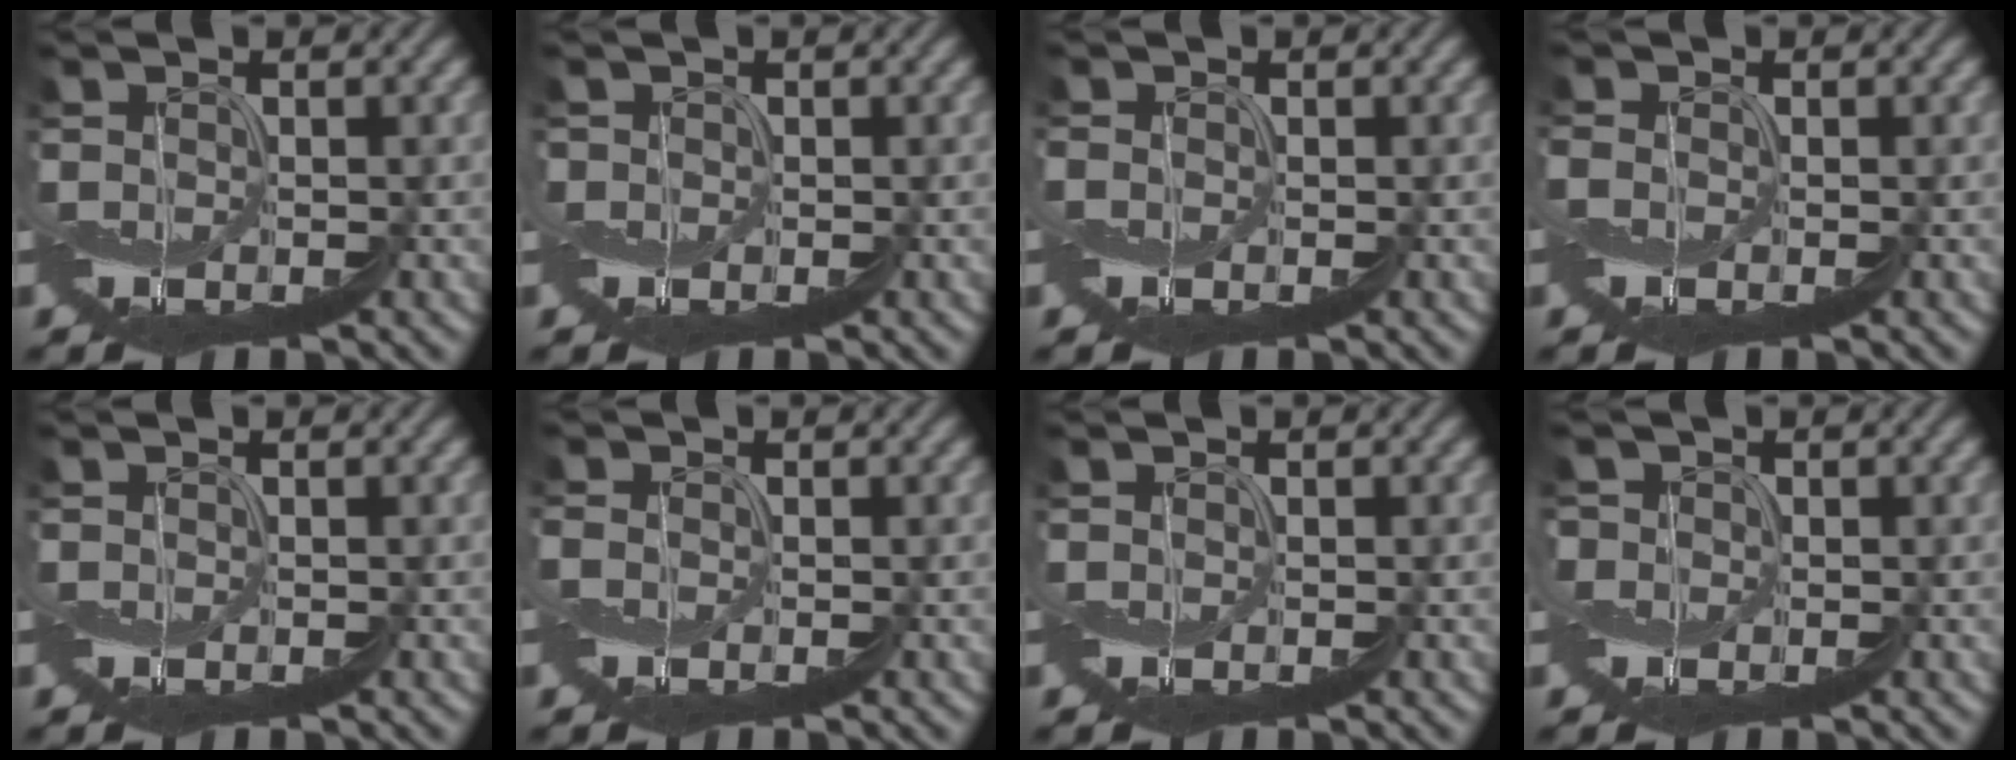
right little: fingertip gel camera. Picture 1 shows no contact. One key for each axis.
{"total": 0.6, "fx": 0.4, "fy": 0.5, "fz": 0.1, "tx": -0.001, "ty": -0.004, "tz": 0.000}
{"total": 1.0, "fx": -0.6, "fy": 0.6, "fz": 0.5, "tx": -0.017, "ty": -0.005, "tz": -0.013}
{"total": 1.1, "fx": -0.9, "fy": 0.5, "fz": 0.3, "tx": -0.019, "ty": -0.006, "tz": -0.018}
{"total": 0.0}
{"total": 1.1, "fx": -0.9, "fy": 0.5, "fz": 0.4, "tx": -0.019, "ty": -0.007, "tz": -0.017}
{"total": 0.0}
{"total": 1.4, "fx": 0.5, "fy": 1.3, "fz": 0.1, "tx": 0.005, "ty": 0.014, "tz": -0.009}